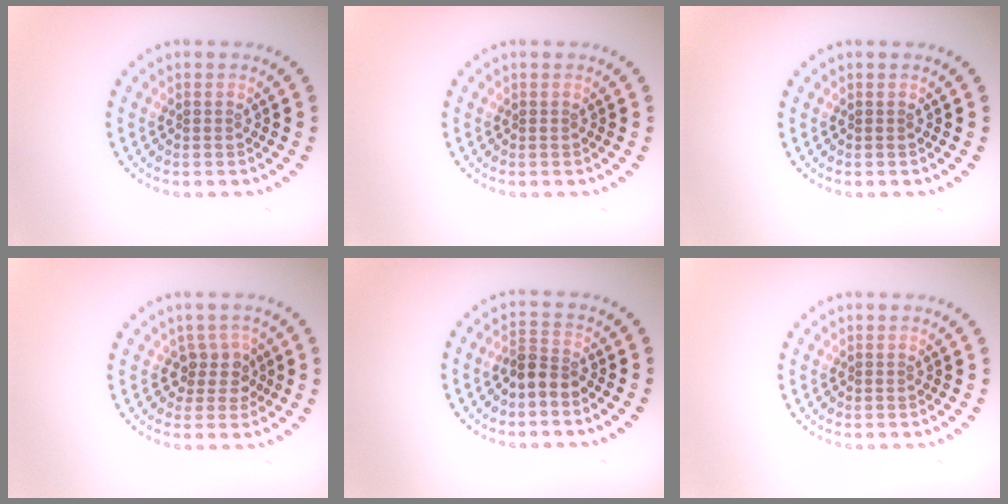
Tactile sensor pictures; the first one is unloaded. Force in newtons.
{"total": 0.0}
{"total": 0.0}
{"total": 2.4, "press": 1.9, "slide": 1.4}
{"total": 2.2, "press": 1.8, "slide": 1.4}
{"total": 0.0}